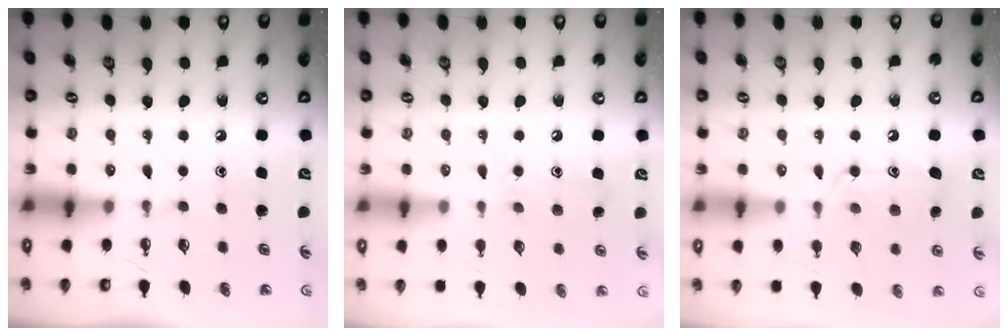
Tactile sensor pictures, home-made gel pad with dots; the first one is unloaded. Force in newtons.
{"total": 8.3, "press": 8.2, "slide": 0.6}
{"total": 12.9, "press": 12.9, "slide": 1.0}